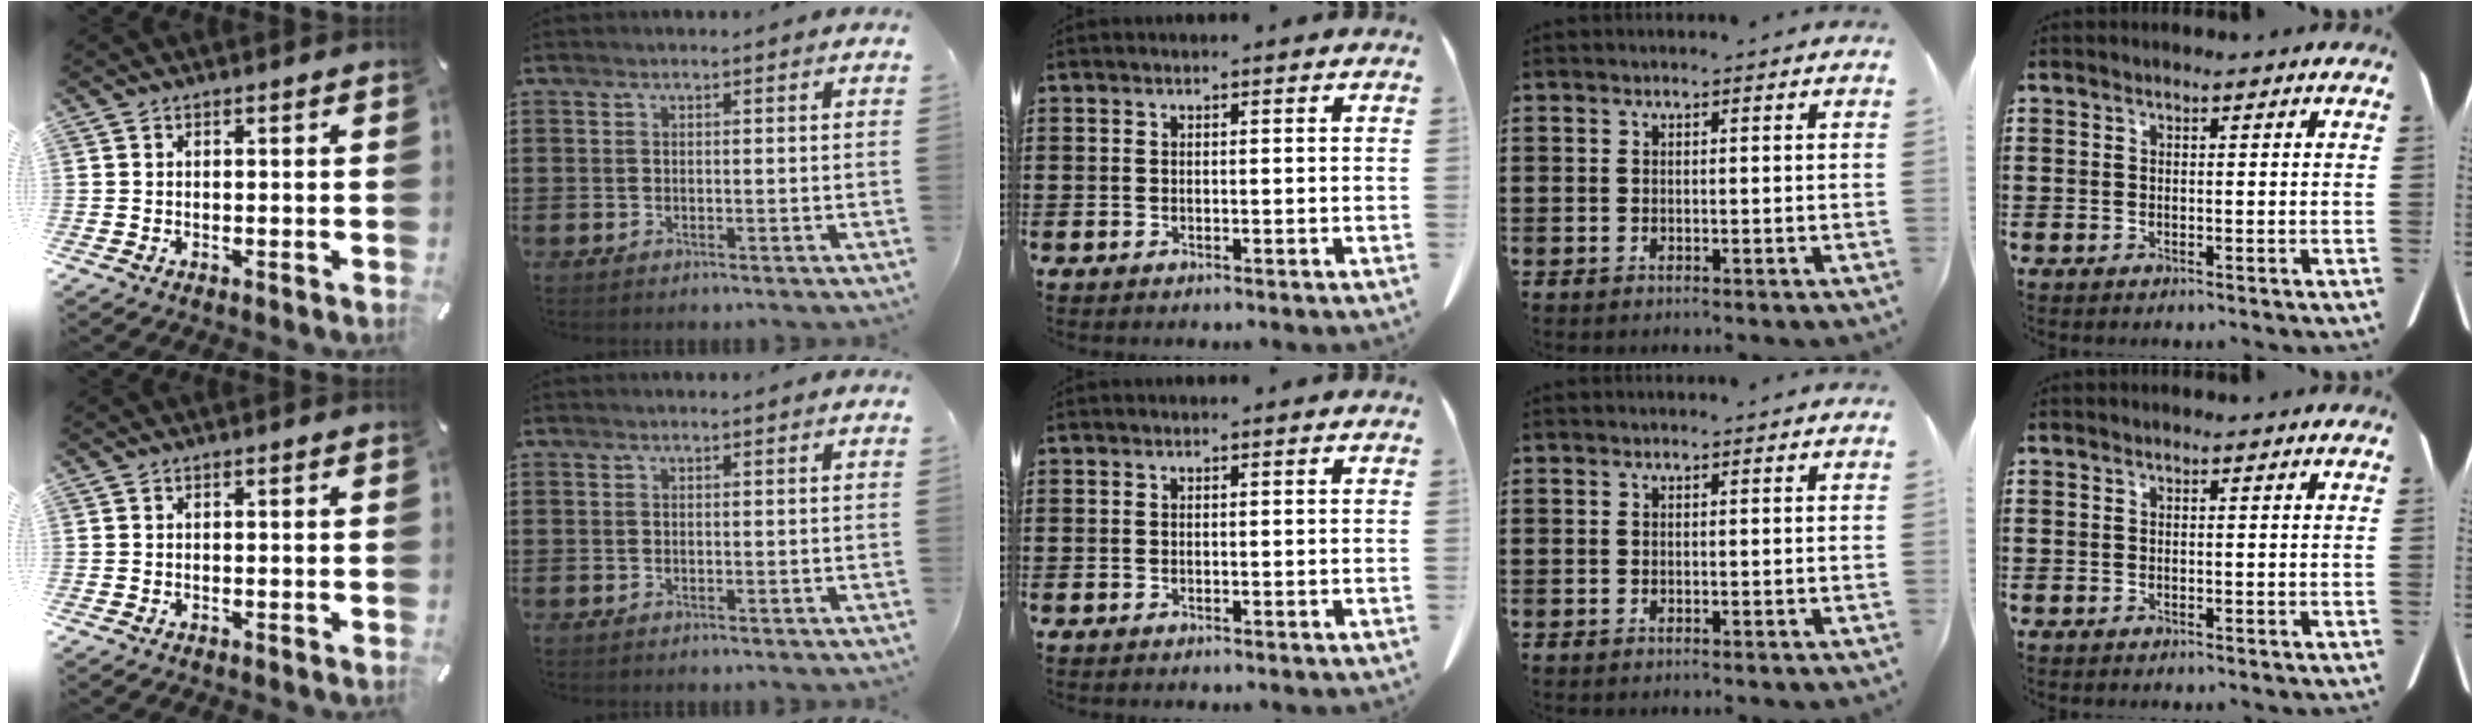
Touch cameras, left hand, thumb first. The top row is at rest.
{}